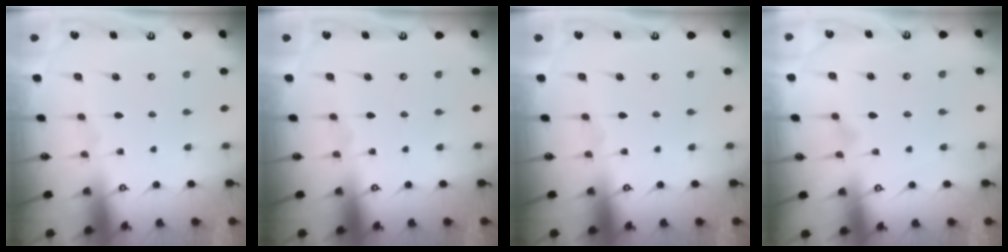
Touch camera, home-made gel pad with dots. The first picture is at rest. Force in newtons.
{"total": 0.0}
{"total": 0.0}
{"total": 6.6, "press": 6.6, "slide": 0.3}